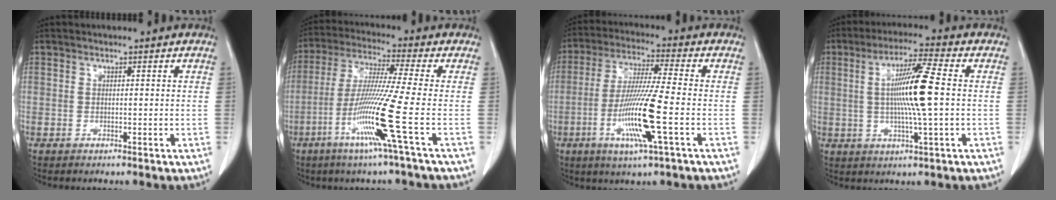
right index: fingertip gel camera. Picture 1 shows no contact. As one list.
[{"total": 12.7, "force": [-4.6, -2.6, 11.6], "torque": [-0.229, -0.029, -0.096]}, {"total": 12.5, "force": [-3.7, -0.4, 12.0], "torque": [-0.240, -0.018, -0.075]}, {"total": 10.4, "force": [0.5, -0.4, 10.4], "torque": [-0.192, -0.001, 0.006]}]